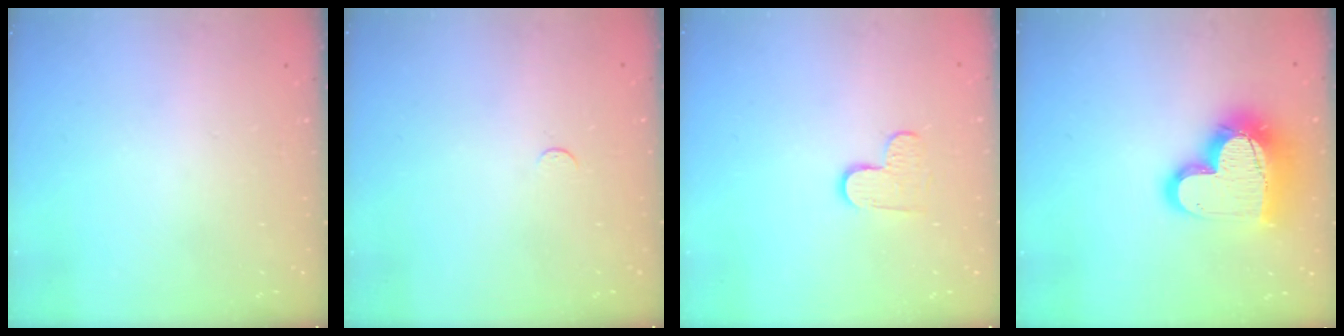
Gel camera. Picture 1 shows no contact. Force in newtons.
{"total": 2.4, "press": 2.4, "slide": 0.3}
{"total": 4.9, "press": 4.8, "slide": 0.4}
{"total": 19.0, "press": 18.9, "slide": 1.3}